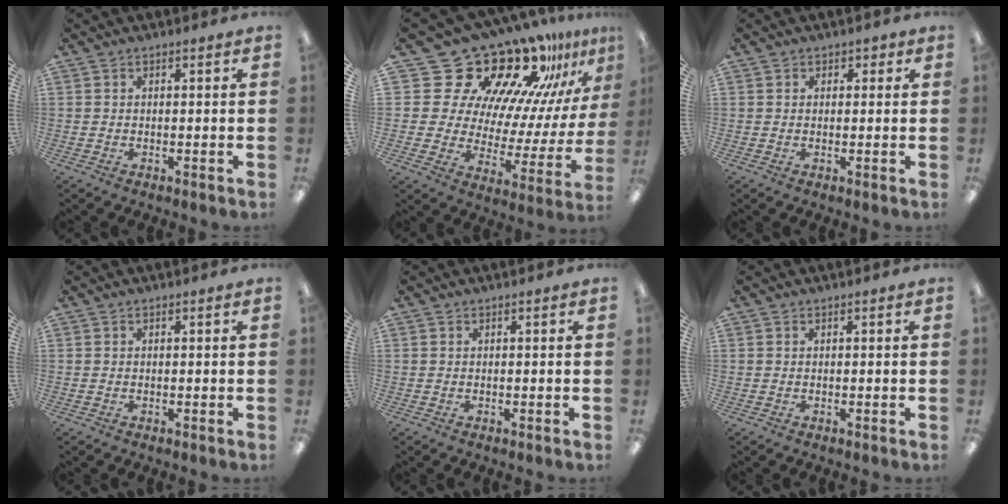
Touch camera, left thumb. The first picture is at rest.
{"total": 24.0, "force": [19.0, 12.4, 8.1], "torque": [-0.107, -0.165, 0.344]}
{"total": 1.3, "force": [0.4, 1.2, 0.3], "torque": [0.001, 0.001, 0.005]}
{"total": 0.0}
{"total": 0.0}
{"total": 0.0}